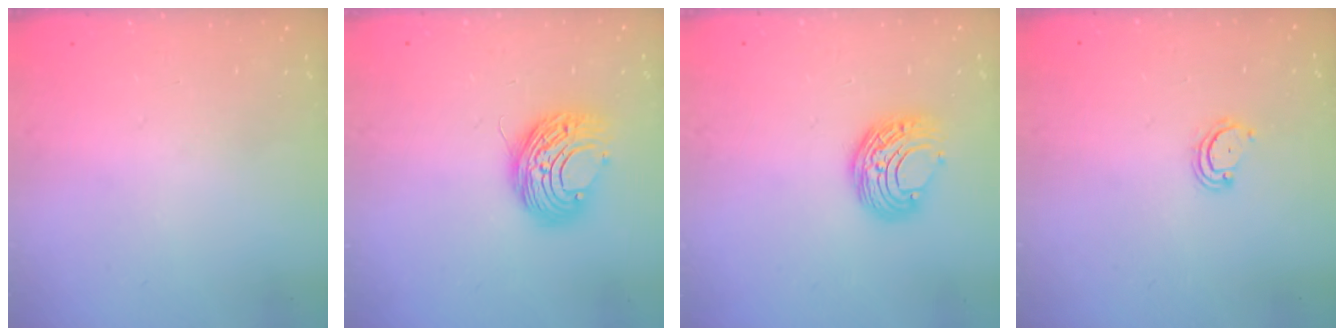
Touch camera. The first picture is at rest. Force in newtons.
{"total": 10.0, "press": 10.0, "slide": 0.9}
{"total": 8.9, "press": 8.9, "slide": 0.3}
{"total": 3.7, "press": 3.7, "slide": 0.3}